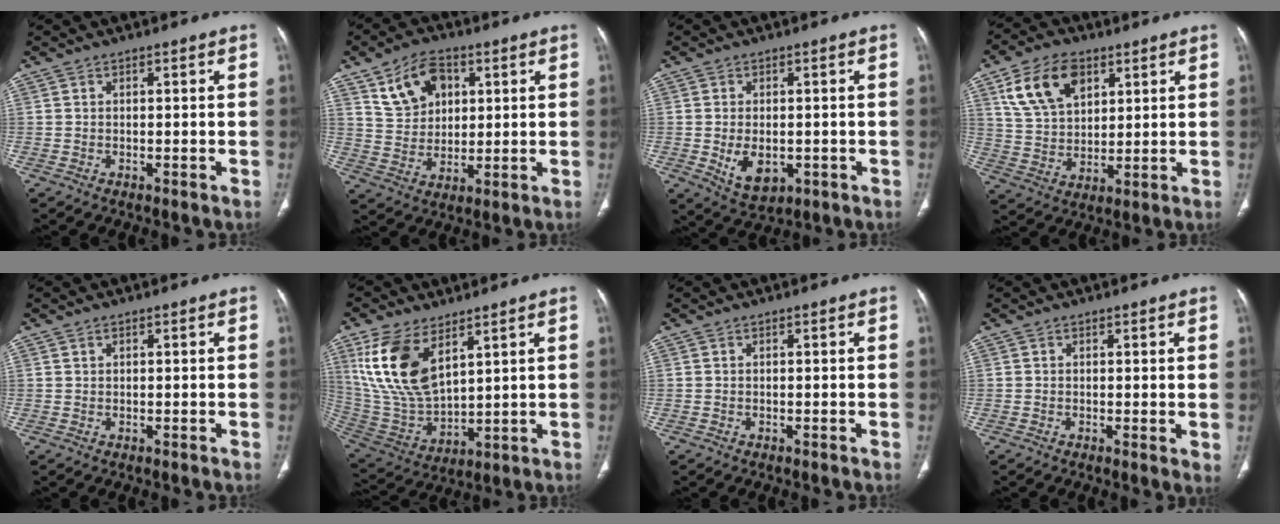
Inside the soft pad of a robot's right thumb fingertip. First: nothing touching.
{"total": 10.7, "force": [4.7, 7.5, 5.9], "torque": [-0.075, -0.011, 0.090]}
{"total": 6.8, "force": [-1.3, 4.3, 5.1], "torque": [-0.074, -0.007, -0.008]}
{"total": 13.2, "force": [6.2, 8.3, 8.1], "torque": [-0.126, -0.014, 0.122]}
{"total": 0.6, "force": [0.4, 0.4, 0.3], "torque": [-0.003, -0.001, 0.006]}
{"total": 16.1, "force": [7.7, 8.1, 11.7], "torque": [-0.225, -0.029, 0.169]}
{"total": 0.0}
{"total": 1.8, "force": [0.4, 0.6, 1.6], "torque": [-0.028, -0.009, 0.004]}